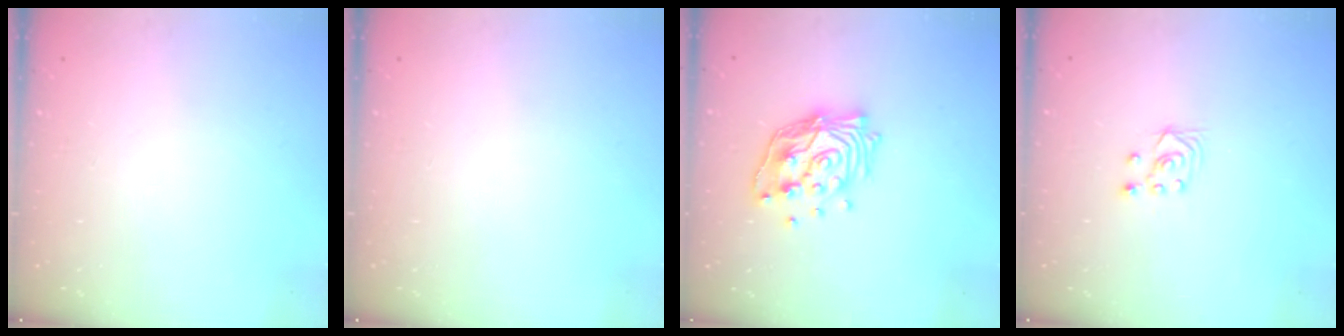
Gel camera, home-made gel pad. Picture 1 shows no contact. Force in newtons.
{"total": 0.0}
{"total": 14.9, "press": 14.8, "slide": 1.1}
{"total": 2.6, "press": 2.5, "slide": 1.0}